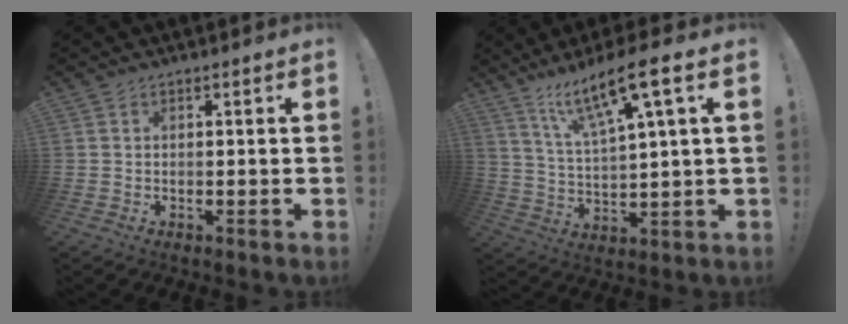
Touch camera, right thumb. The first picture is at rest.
{"total": 14.0, "force": [8.4, 2.5, 11.0], "torque": [-0.193, -0.041, 0.132]}